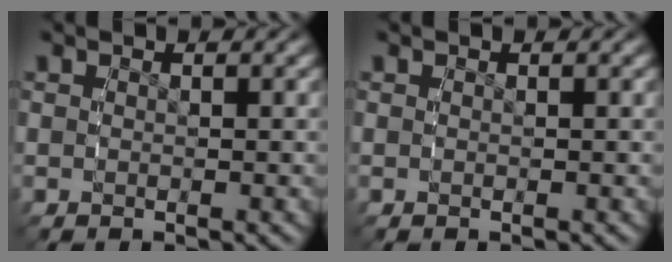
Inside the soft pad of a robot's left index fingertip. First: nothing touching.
{"total": 0.0}